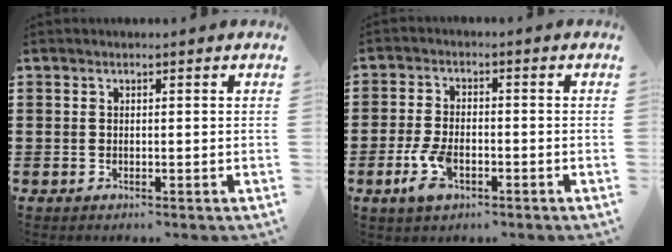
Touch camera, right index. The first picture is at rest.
{"total": 5.5, "force": [-2.2, 2.6, 4.3], "torque": [-0.107, -0.008, -0.046]}